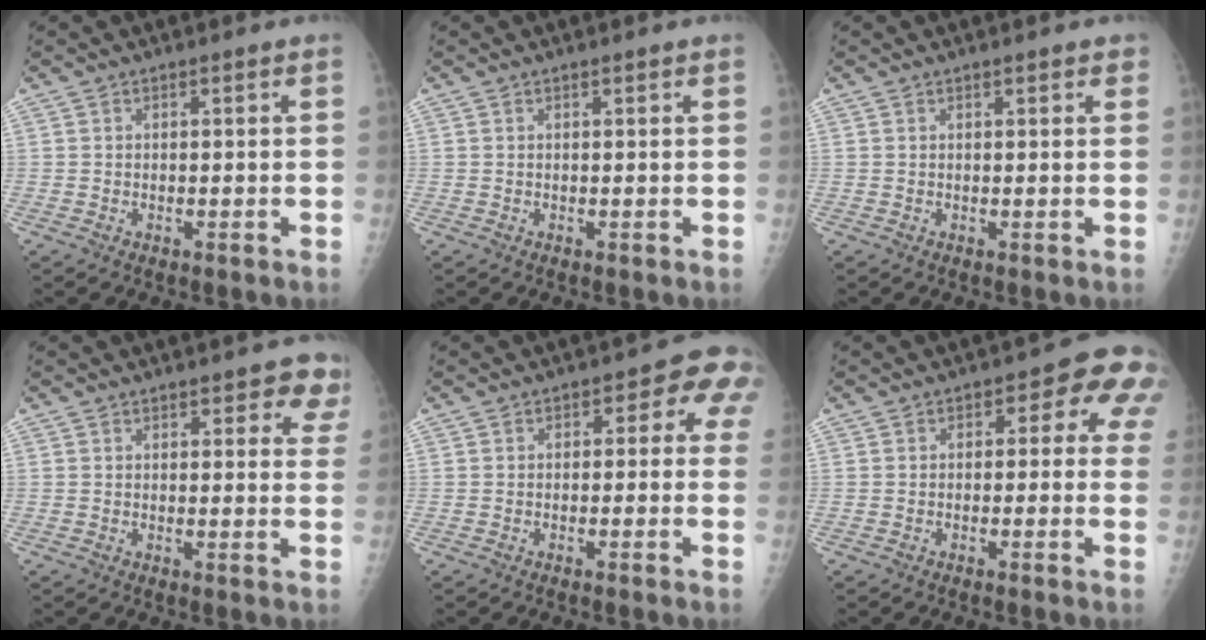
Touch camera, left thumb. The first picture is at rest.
{"total": 0.7, "force": [0.5, 0.1, 0.4], "torque": [-0.006, 0.000, 0.008]}
{"total": 1.9, "force": [1.4, 0.6, 1.1], "torque": [-0.006, -0.001, 0.015]}
{"total": 6.4, "force": [4.8, 2.6, 3.3], "torque": [0.002, -0.017, 0.043]}
{"total": 6.0, "force": [1.2, 3.6, 4.7], "torque": [-0.009, 0.014, -0.001]}
{"total": 8.1, "force": [1.9, 4.5, 6.4], "torque": [-0.022, 0.015, 0.007]}